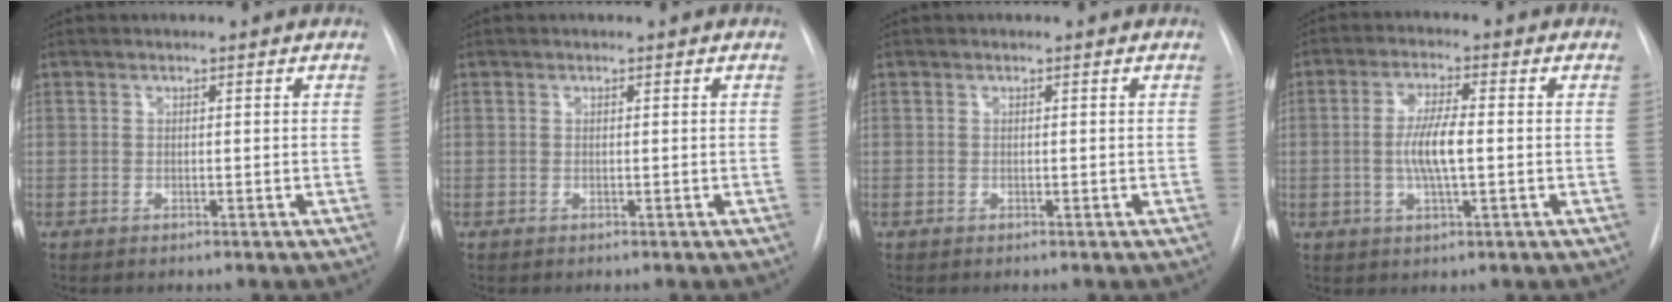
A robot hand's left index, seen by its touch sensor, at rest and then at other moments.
{"total": 0.0}
{"total": 0.0}
{"total": 6.0, "force": [-0.4, 1.0, 5.9], "torque": [-0.120, -0.001, -0.010]}